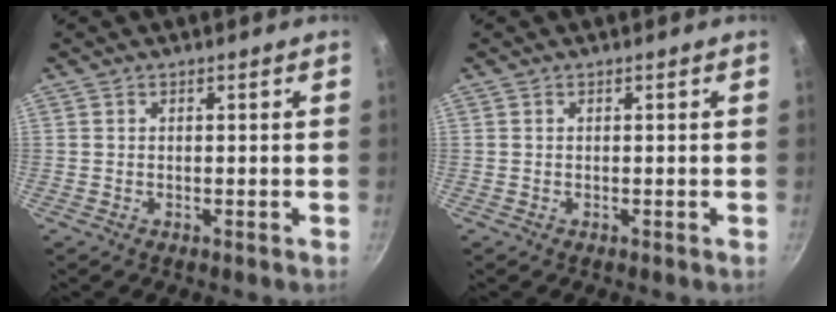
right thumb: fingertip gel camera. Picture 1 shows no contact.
{"total": 0.0}